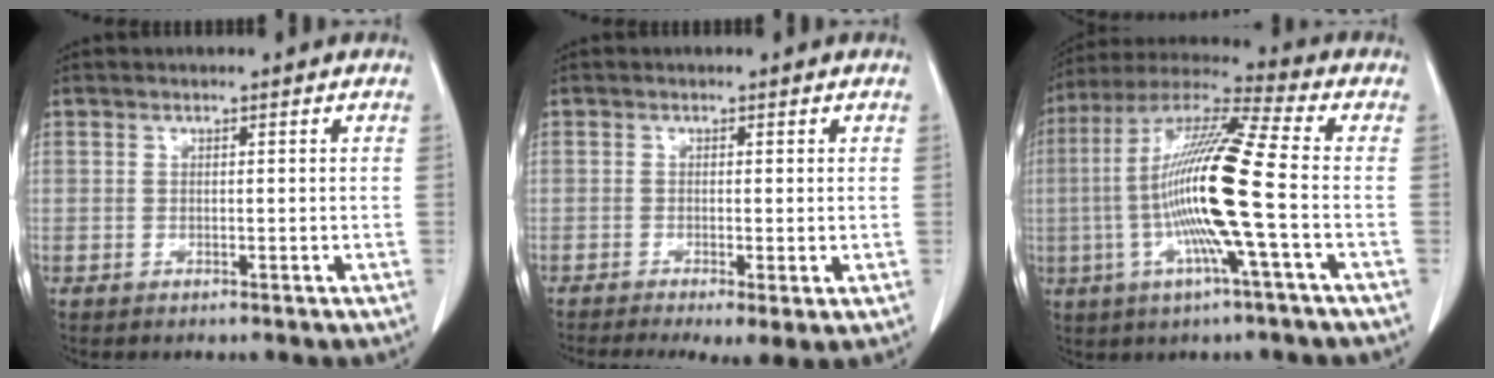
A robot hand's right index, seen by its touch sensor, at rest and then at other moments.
{"total": 6.6, "force": [-3.9, 1.7, 5.1], "torque": [-0.079, -0.020, -0.066]}
{"total": 16.4, "force": [-2.8, -0.5, 16.2], "torque": [-0.320, -0.001, -0.066]}